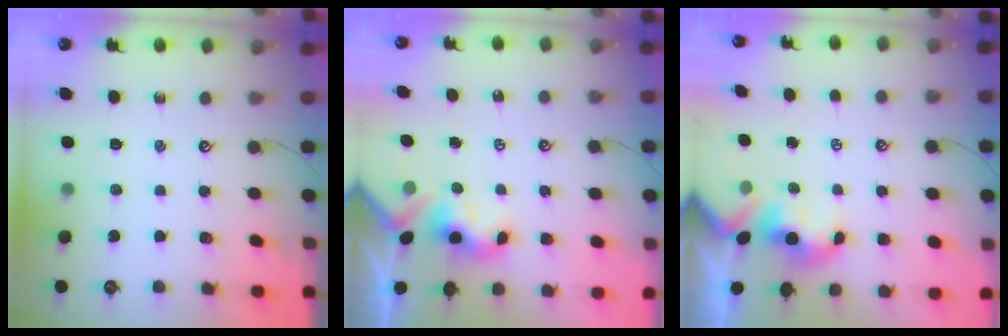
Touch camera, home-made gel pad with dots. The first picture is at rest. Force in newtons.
{"total": 3.2, "press": 3.2, "slide": 0.3}
{"total": 1.8, "press": 1.6, "slide": 0.8}